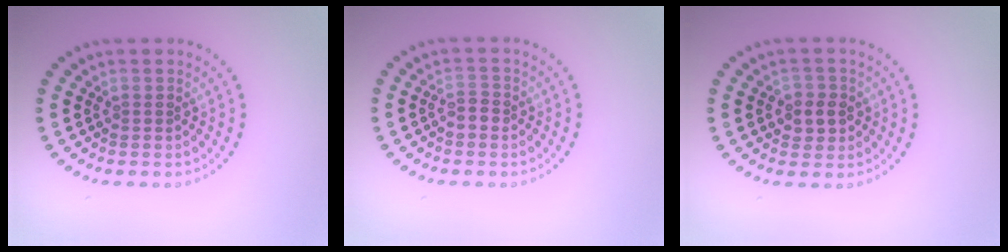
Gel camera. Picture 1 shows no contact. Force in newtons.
{"total": 1.2, "press": 1.2, "slide": 0.4}
{"total": 2.1, "press": 2.0, "slide": 0.5}